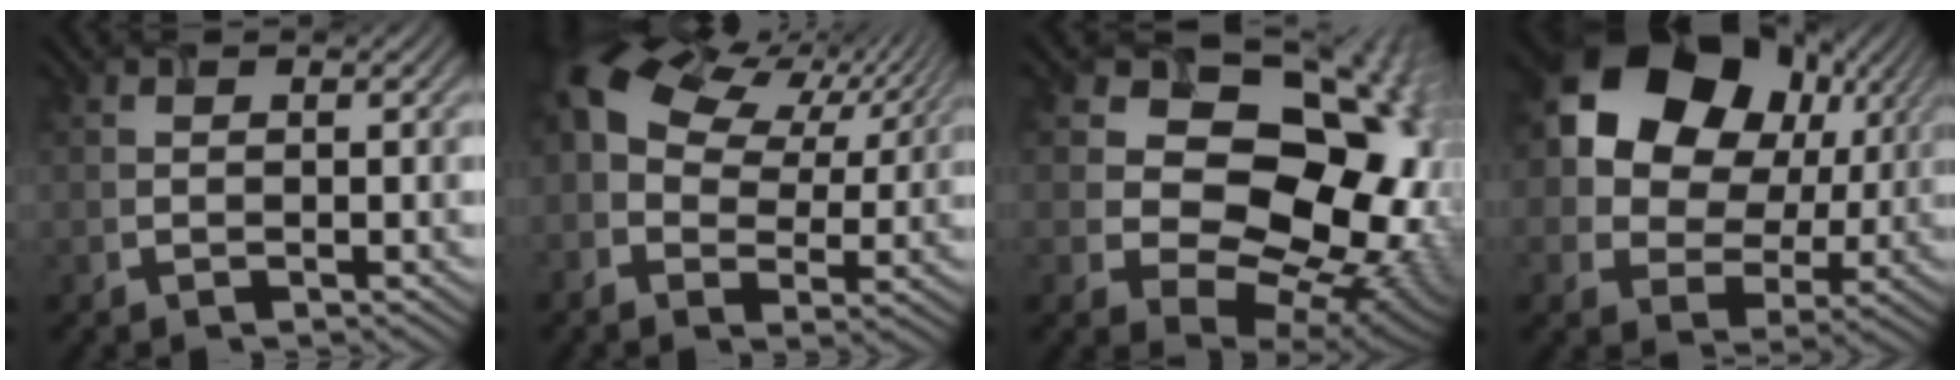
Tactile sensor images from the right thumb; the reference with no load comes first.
{"total": 12.8, "force": [4.4, 8.6, 8.4], "torque": [-0.192, 0.010, 0.085]}
{"total": 19.7, "force": [1.6, 15.6, 12.0], "torque": [-0.168, -0.016, 0.048]}
{"total": 15.9, "force": [5.8, 12.3, 8.1], "torque": [-0.170, 0.038, 0.108]}